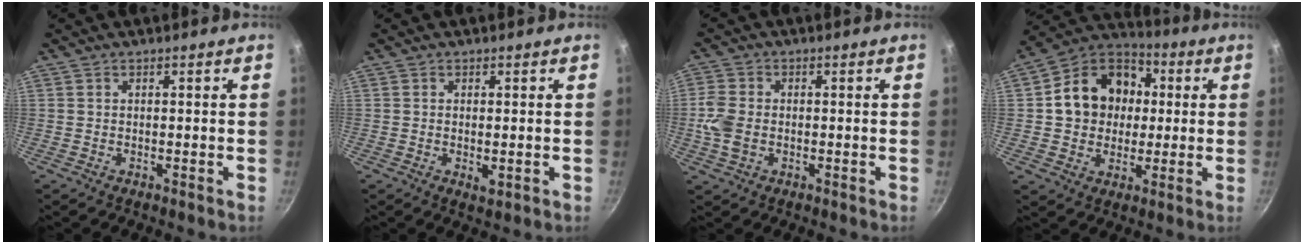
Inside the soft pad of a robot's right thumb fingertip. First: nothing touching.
{"total": 2.1, "force": [-0.3, 0.9, 1.9], "torque": [-0.032, -0.007, -0.003]}
{"total": 5.8, "force": [-0.9, 4.1, 4.0], "torque": [-0.085, 0.006, -0.020]}
{"total": 16.1, "force": [1.9, 13.4, 8.8], "torque": [-0.115, 0.028, 0.020]}